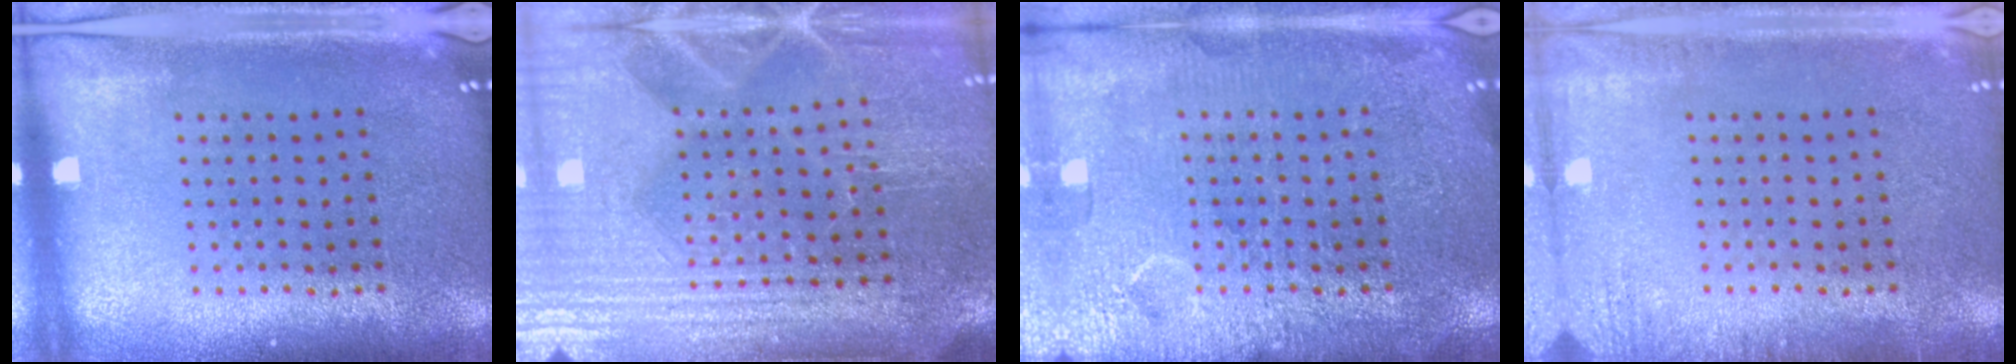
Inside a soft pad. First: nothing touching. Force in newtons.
{"total": 4.2, "press": 3.9, "slide": 1.5}
{"total": 5.5, "press": 5.4, "slide": 0.7}
{"total": 1.6, "press": 1.5, "slide": 0.3}